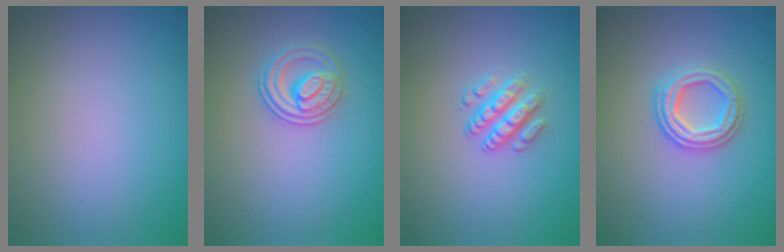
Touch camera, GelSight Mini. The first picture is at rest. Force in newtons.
{"total": 2.6, "press": 2.5, "slide": 0.7}
{"total": 2.8, "press": 2.4, "slide": 1.5}
{"total": 2.9, "press": 2.9, "slide": 0.6}